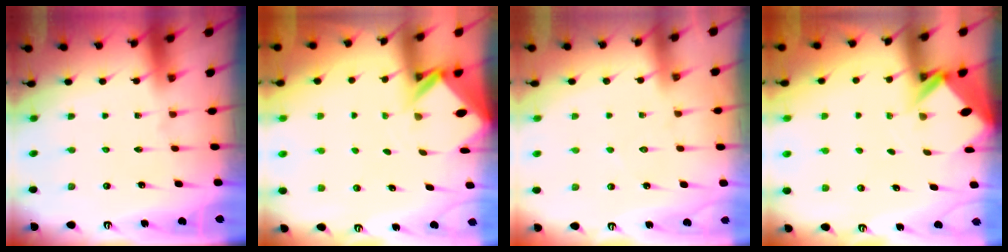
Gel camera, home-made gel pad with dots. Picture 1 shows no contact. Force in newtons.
{"total": 2.7, "press": 2.7, "slide": 0.2}
{"total": 3.9, "press": 3.9, "slide": 0.5}
{"total": 2.4, "press": 2.4, "slide": 0.1}